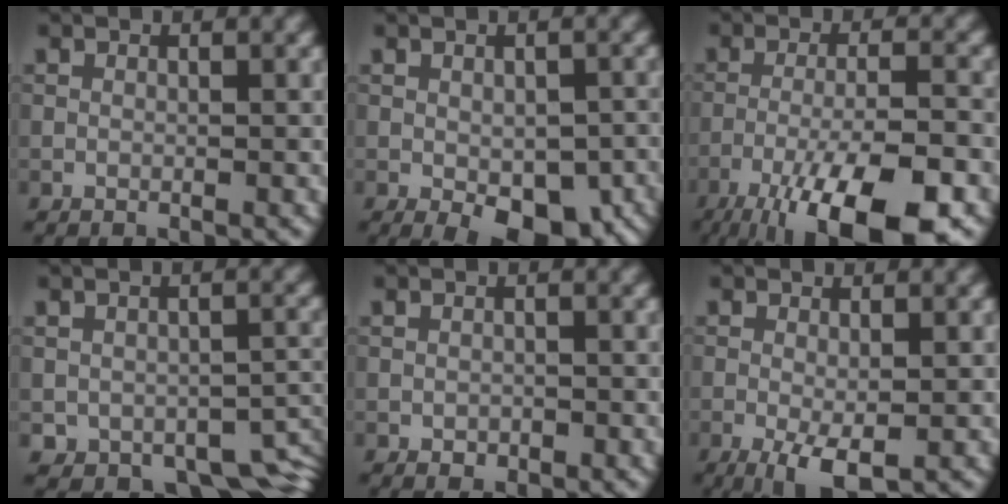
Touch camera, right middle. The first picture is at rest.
{"total": 8.1, "force": [-3.6, 4.0, 6.2], "torque": [-0.090, -0.025, -0.035]}
{"total": 11.8, "force": [-7.5, 3.0, 8.7], "torque": [-0.144, -0.013, -0.121]}
{"total": 6.3, "force": [-3.0, 4.2, 3.7], "torque": [-0.039, -0.031, -0.032]}
{"total": 1.0, "force": [-0.4, 0.7, 0.6], "torque": [-0.008, -0.003, -0.006]}
{"total": 3.4, "force": [-1.2, 1.2, 3.0], "torque": [-0.058, -0.011, -0.018]}